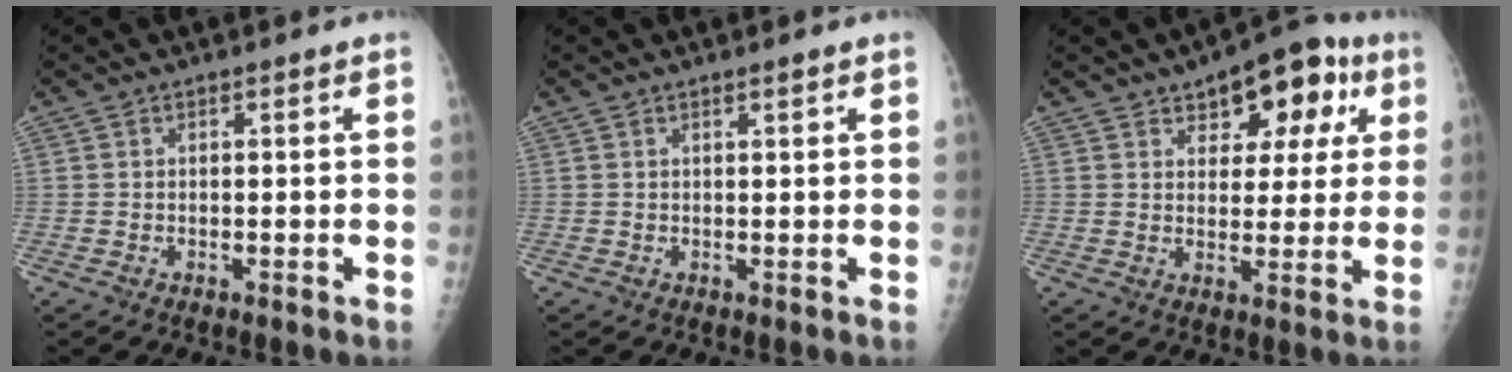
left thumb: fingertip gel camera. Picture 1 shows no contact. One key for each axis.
{"total": 0.9, "fx": 0.7, "fy": 0.1, "fz": 0.6, "tx": -0.007, "ty": -0.004, "tz": 0.012}
{"total": 12.9, "fx": 6.2, "fy": 7.2, "fz": 8.8, "tx": -0.066, "ty": -0.003, "tz": 0.082}